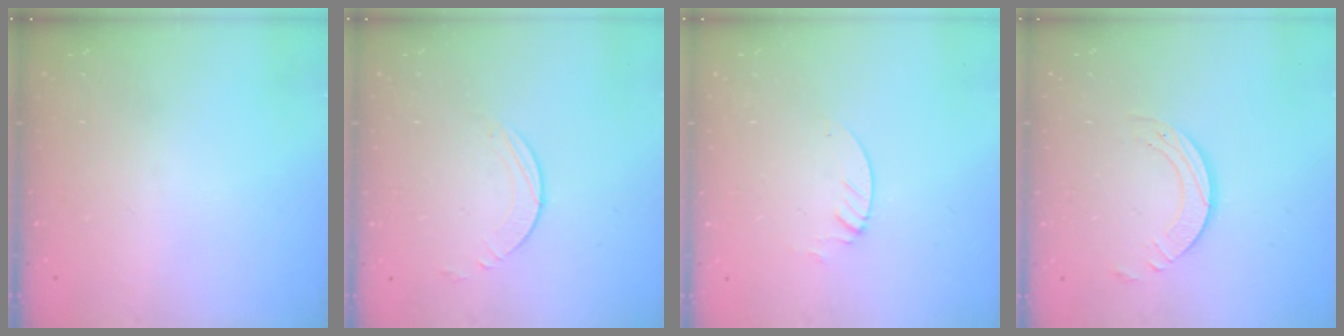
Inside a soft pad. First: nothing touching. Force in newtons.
{"total": 4.8, "press": 4.8, "slide": 0.5}
{"total": 1.3, "press": 1.3, "slide": 0.1}
{"total": 4.3, "press": 4.3, "slide": 0.1}